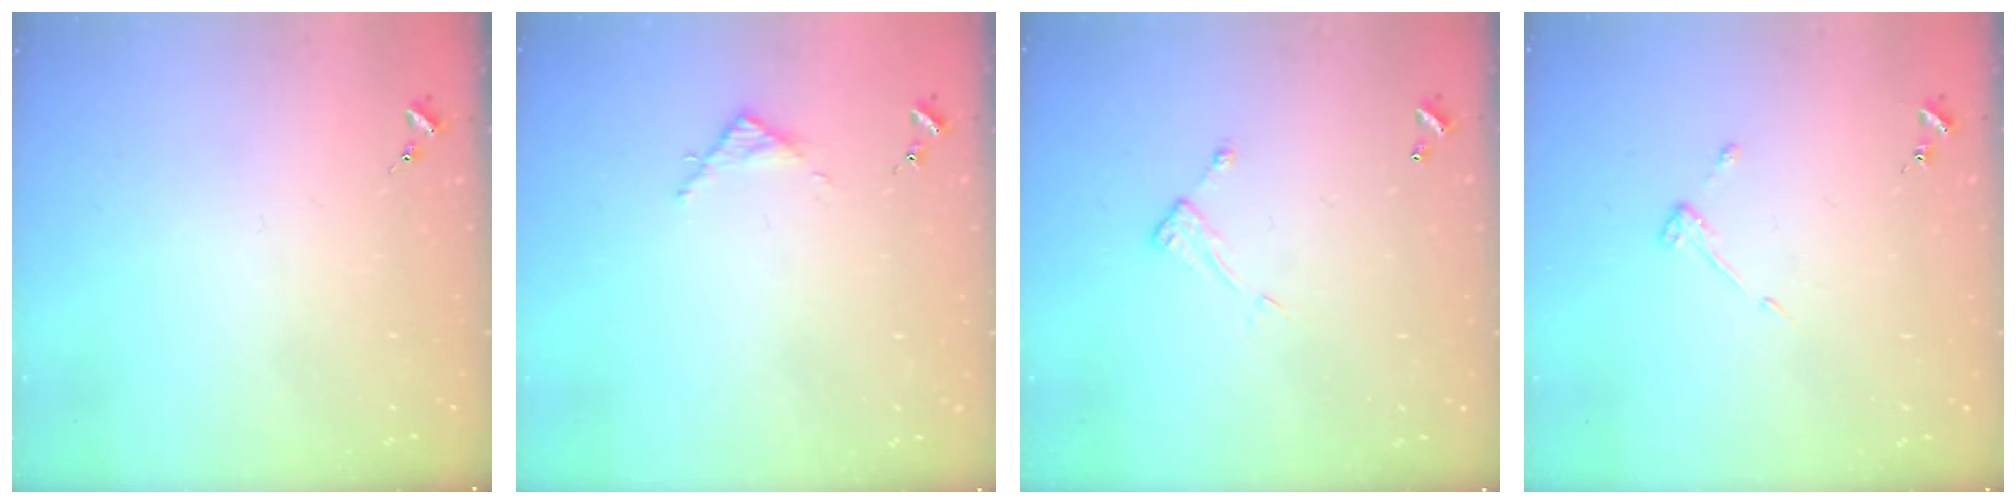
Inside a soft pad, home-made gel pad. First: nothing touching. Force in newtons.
{"total": 2.8, "press": 2.8, "slide": 0.4}
{"total": 5.0, "press": 5.0, "slide": 0.4}
{"total": 3.6, "press": 3.5, "slide": 0.6}